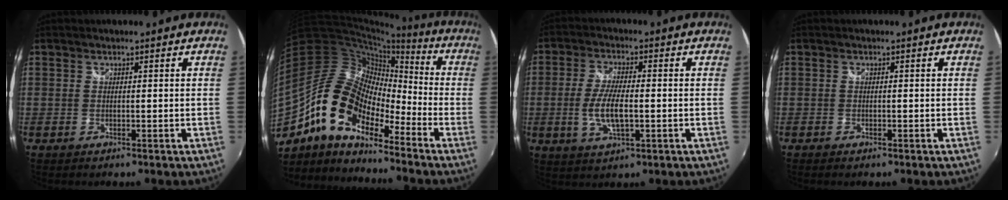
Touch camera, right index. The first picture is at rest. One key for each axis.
{"total": 15.9, "fx": -10.1, "fy": 7.4, "fz": 9.8, "tx": -0.168, "ty": 0.002, "tz": -0.205}
{"total": 7.7, "fx": -1.3, "fy": 2.7, "fz": 7.1, "tx": -0.146, "ty": -0.004, "tz": -0.024}
{"total": 0.7, "fx": -0.6, "fy": 0.3, "fz": 0.3, "tx": -0.007, "ty": -0.005, "tz": -0.012}